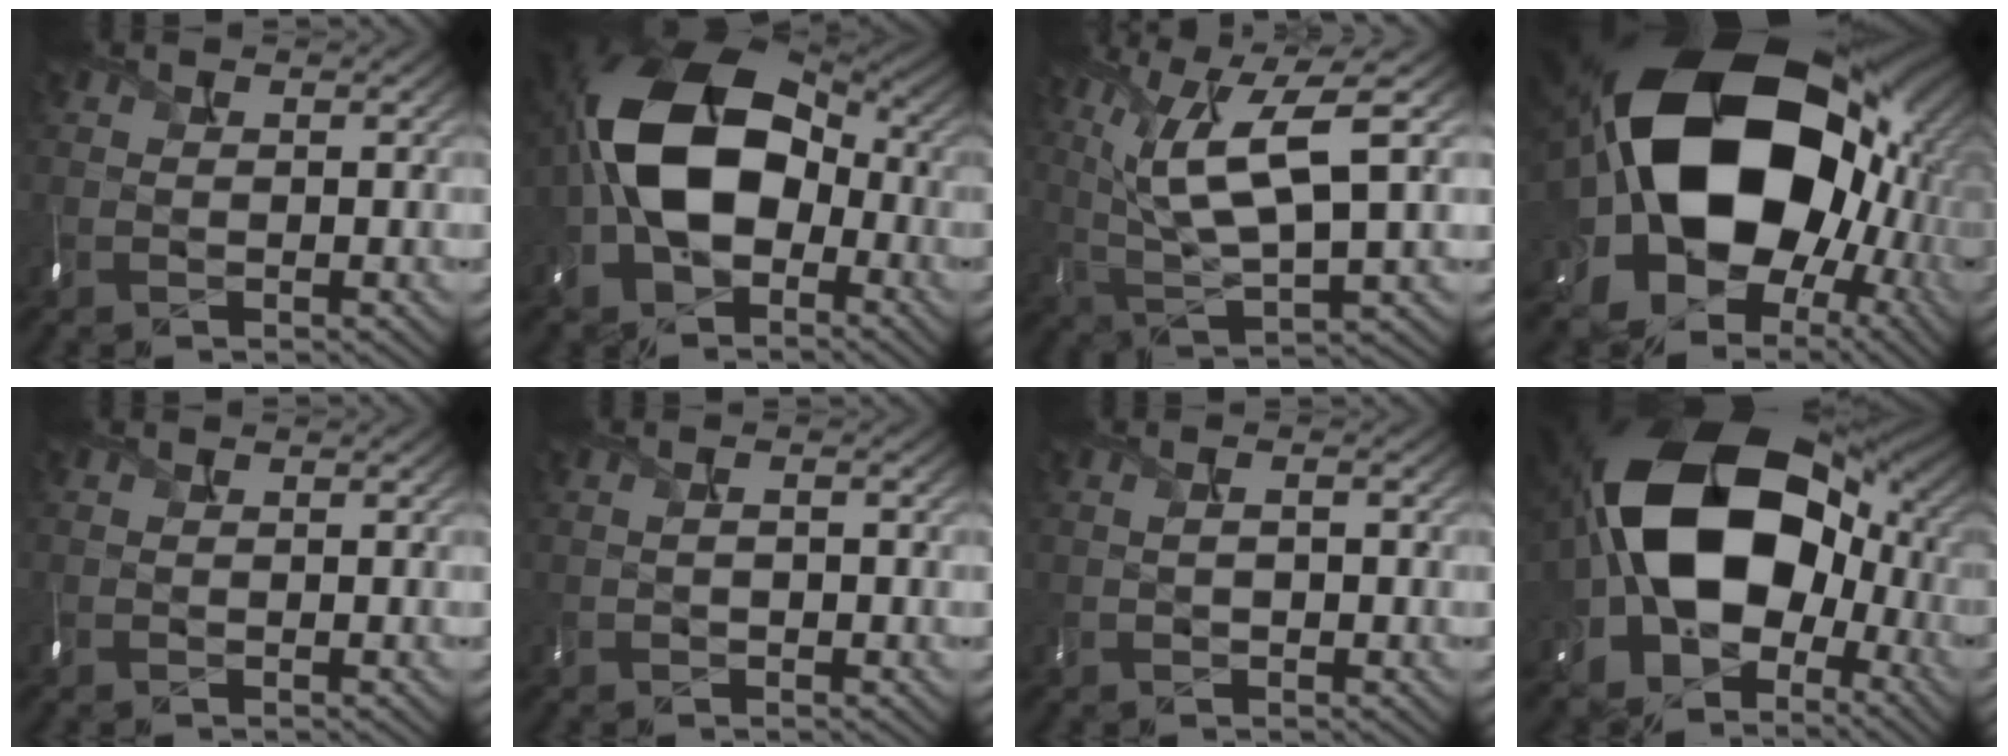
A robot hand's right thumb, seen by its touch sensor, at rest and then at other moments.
{"total": 15.4, "force": [-2.2, 10.3, 11.2], "torque": [-0.202, 0.002, -0.059]}
{"total": 11.4, "force": [4.0, 3.3, 10.1], "torque": [-0.208, 0.001, 0.077]}
{"total": 23.1, "force": [1.8, 17.7, 14.8], "torque": [-0.296, -0.030, 0.029]}
{"total": 0.0}
{"total": 1.1, "force": [0.0, 0.7, 0.9], "torque": [-0.006, -0.005, -0.001]}
{"total": 1.4, "force": [0.1, 0.8, 1.2], "torque": [-0.013, -0.005, 0.001]}
{"total": 18.1, "force": [-1.5, 12.9, 12.6], "torque": [-0.218, -0.010, -0.033]}